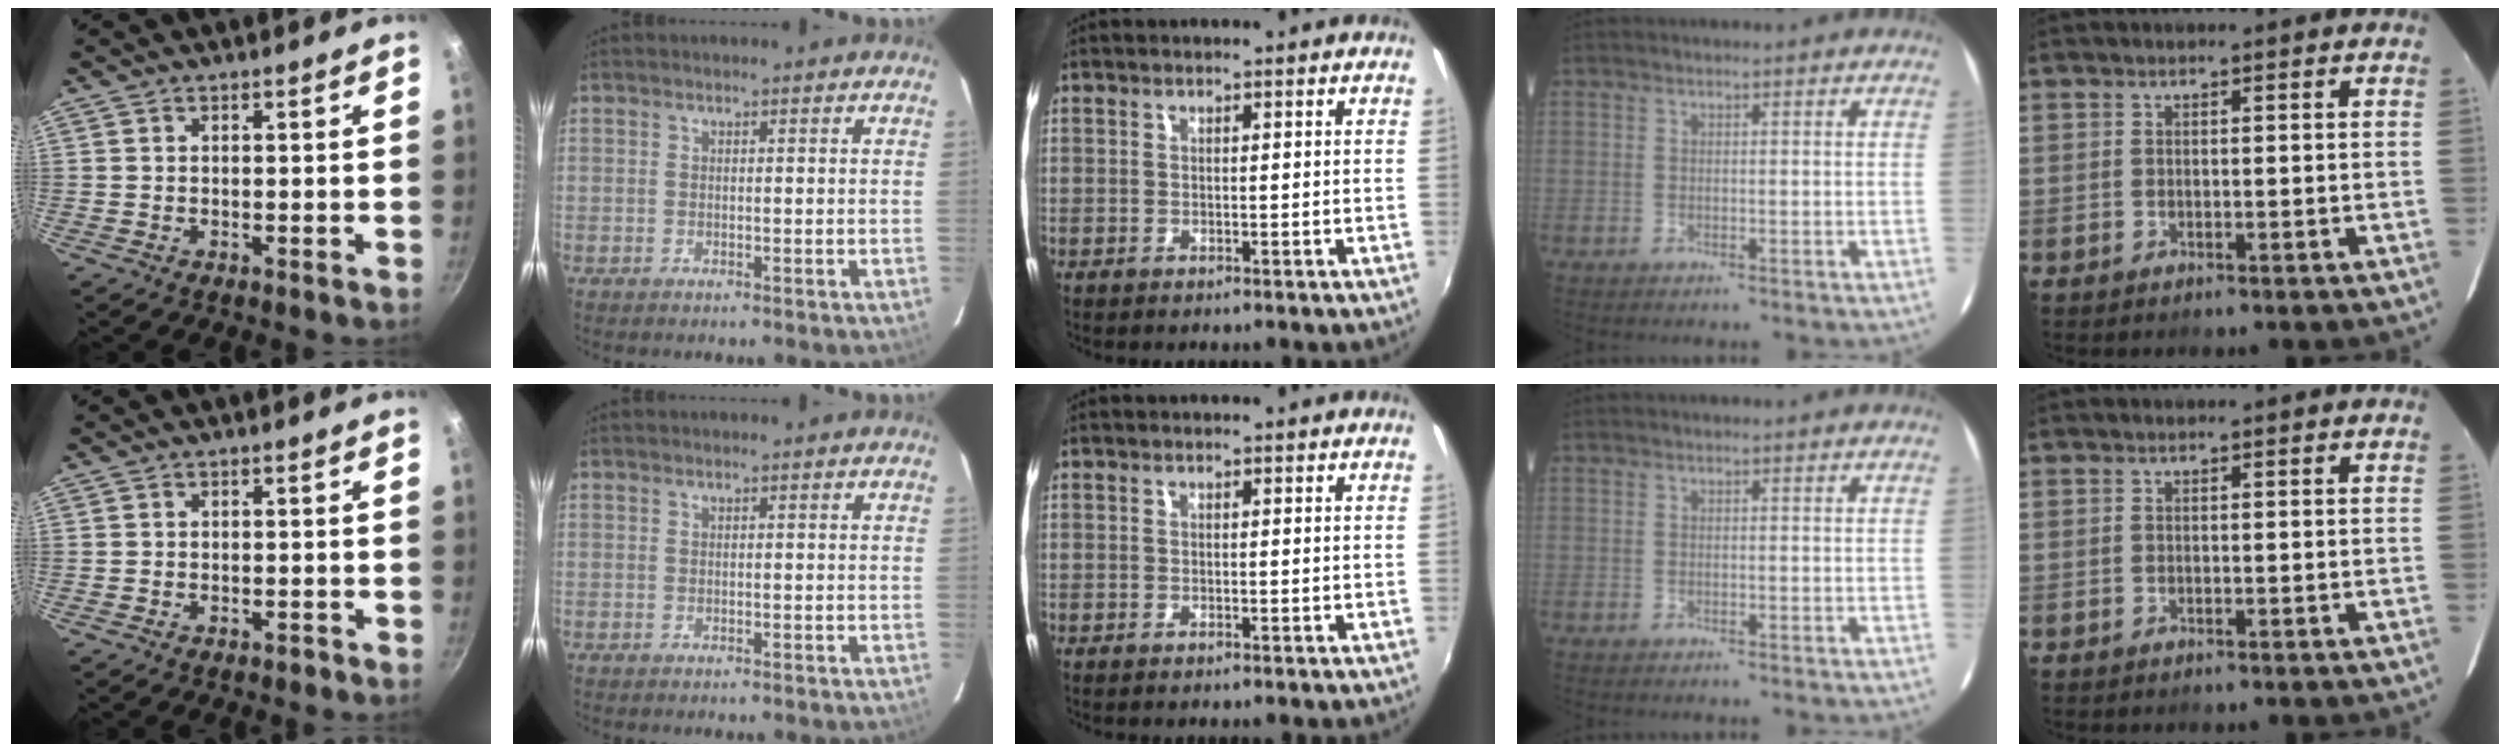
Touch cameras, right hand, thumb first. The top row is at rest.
{"thumb": {"total": 1.2, "force": [-0.9, 0.5, 0.4], "torque": [-0.007, 0.014, -0.009]}}